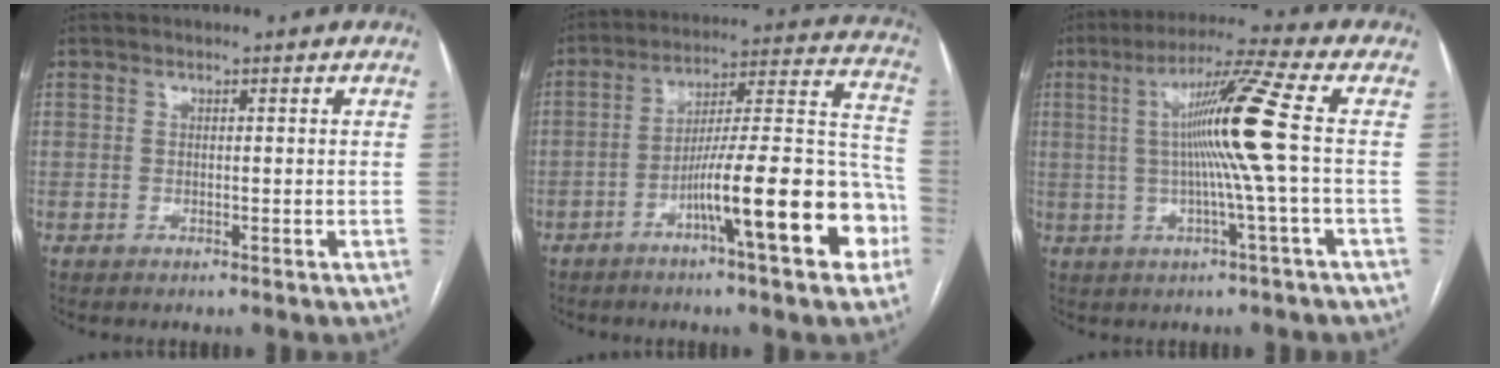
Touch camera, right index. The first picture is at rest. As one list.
[{"total": 18.4, "force": [-7.6, 1.9, 16.7], "torque": [-0.232, 0.021, -0.115]}, {"total": 11.2, "force": [0.5, -2.4, 11.0], "torque": [-0.192, 0.008, 0.011]}]